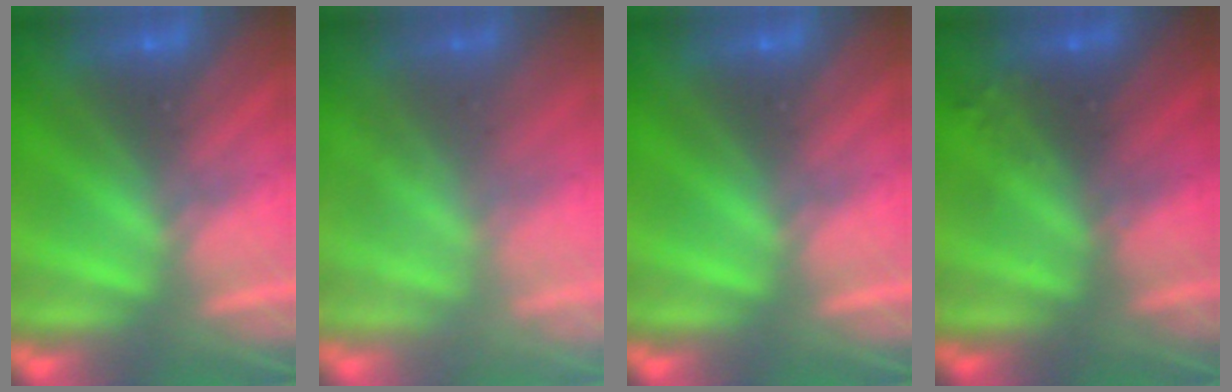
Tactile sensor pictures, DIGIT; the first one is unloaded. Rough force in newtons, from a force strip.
{"total": 2.3}
{"total": 0.0}
{"total": 2.7}